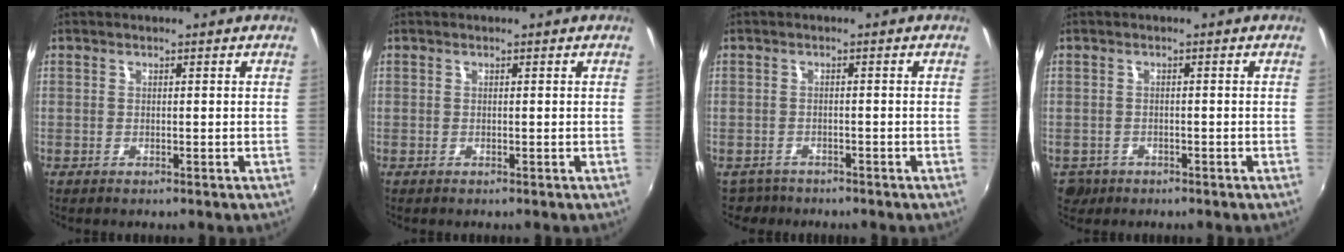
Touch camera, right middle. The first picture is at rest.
{"total": 0.0}
{"total": 3.0, "force": [-2.5, 1.6, 0.0], "torque": [-0.012, -0.005, -0.044]}
{"total": 3.5, "force": [-1.6, 2.9, 1.1], "torque": [-0.030, -0.007, -0.022]}